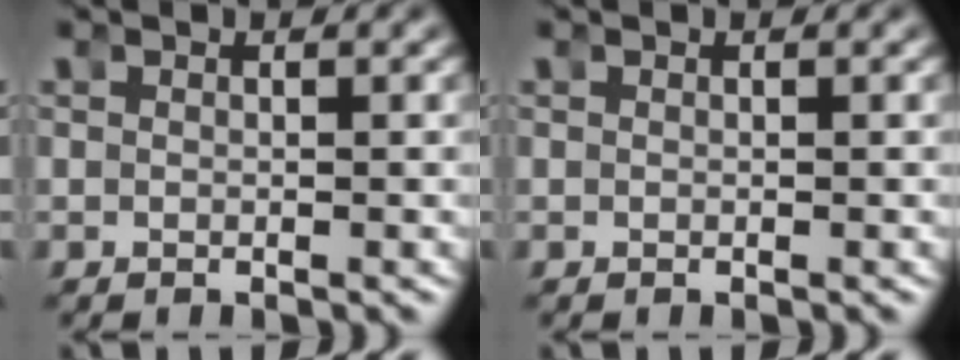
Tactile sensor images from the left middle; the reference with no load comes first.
{"total": 0.0}